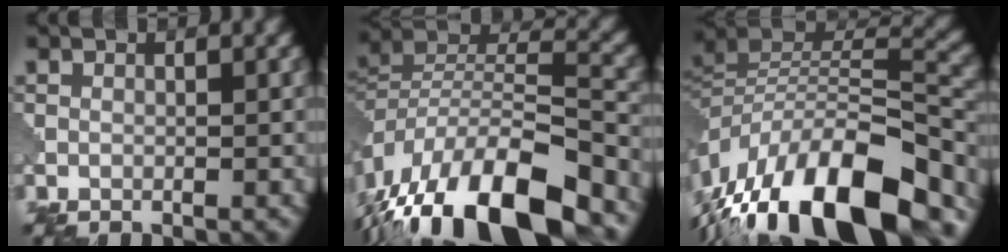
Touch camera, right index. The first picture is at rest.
{"total": 15.4, "force": [-10.8, 5.5, 9.6], "torque": [-0.185, 0.012, -0.184]}
{"total": 17.1, "force": [-10.2, 7.0, 11.8], "torque": [-0.213, 0.004, -0.171]}